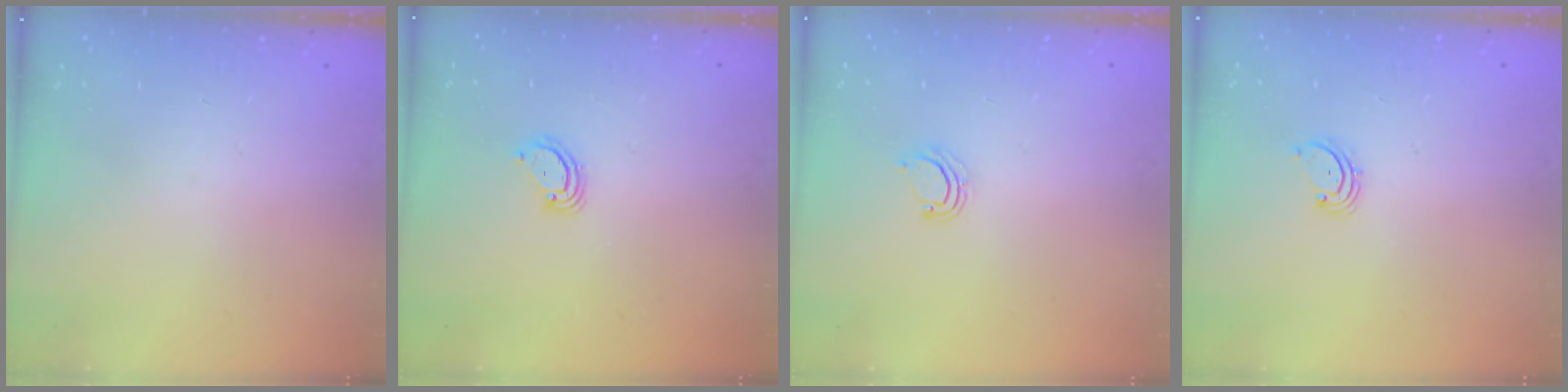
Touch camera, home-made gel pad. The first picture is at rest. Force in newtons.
{"total": 3.6, "press": 3.6, "slide": 0.2}
{"total": 2.2, "press": 2.2, "slide": 0.1}
{"total": 1.7, "press": 1.6, "slide": 0.2}